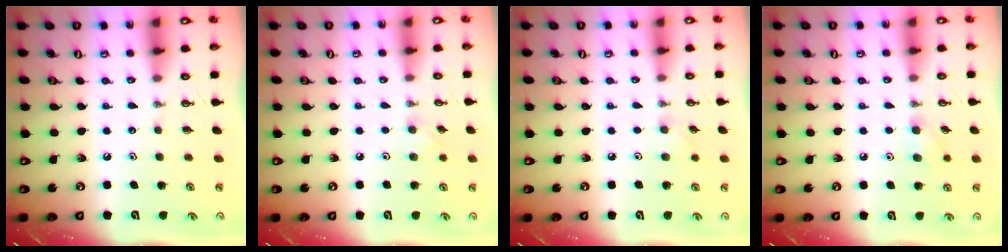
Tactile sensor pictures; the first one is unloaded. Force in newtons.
{"total": 3.9, "press": 3.8, "slide": 0.8}
{"total": 3.9, "press": 3.8, "slide": 0.8}
{"total": 6.0, "press": 5.8, "slide": 1.4}